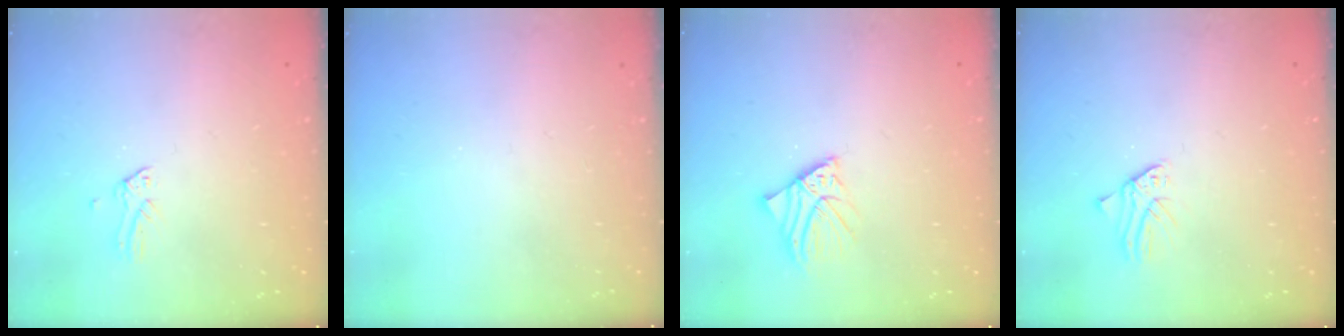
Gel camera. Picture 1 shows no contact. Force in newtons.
{"total": 0.0}
{"total": 3.7, "press": 3.7, "slide": 0.3}
{"total": 1.1, "press": 1.1, "slide": 0.0}